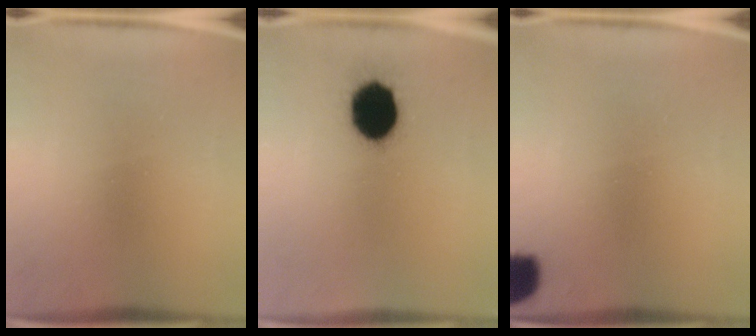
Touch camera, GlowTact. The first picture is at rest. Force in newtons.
{"total": 14.1}
{"total": 7.2}